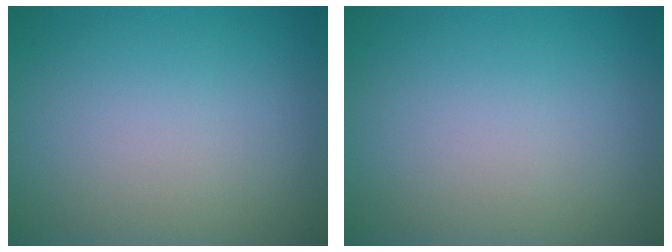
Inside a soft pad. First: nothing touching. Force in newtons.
{"total": 0.0}